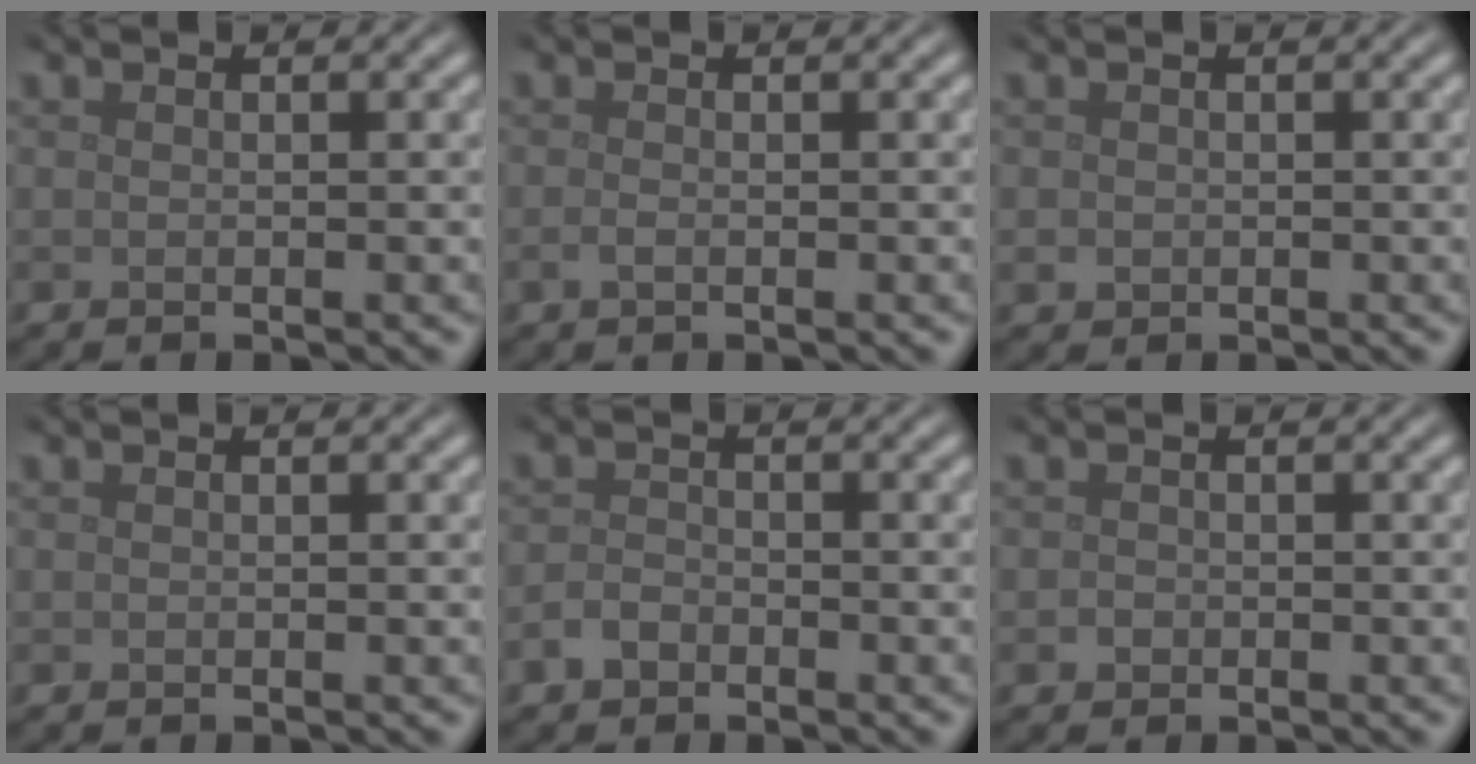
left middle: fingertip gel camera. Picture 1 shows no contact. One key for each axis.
{"total": 0.8, "fx": -0.3, "fy": 0.3, "fz": 0.6, "tx": -0.015, "ty": -0.002, "tz": -0.008}
{"total": 0.7, "fx": -0.1, "fy": 0.7, "fz": 0.2, "tx": -0.001, "ty": -0.005, "tz": -0.004}
{"total": 0.0}
{"total": 1.6, "fx": -1.1, "fy": 1.0, "fz": 0.6, "tx": -0.010, "ty": 0.002, "tz": -0.025}
{"total": 0.7, "fx": -0.3, "fy": 0.6, "fz": 0.1, "tx": 0.000, "ty": -0.003, "tz": -0.007}